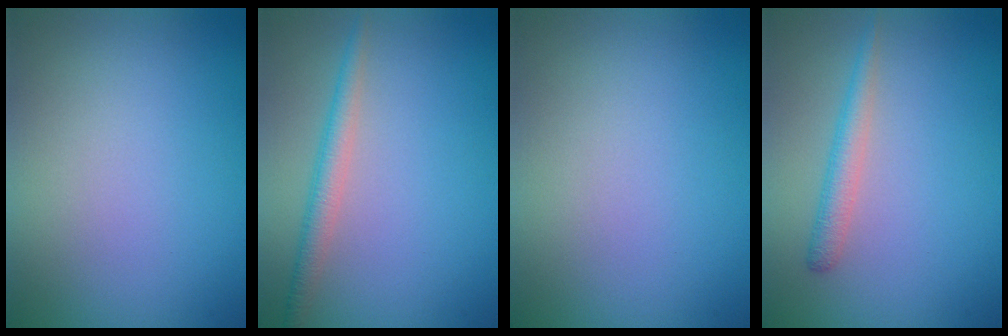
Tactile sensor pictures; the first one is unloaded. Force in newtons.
{"total": 2.4, "press": 2.4, "slide": 0.0}
{"total": 0.0}
{"total": 1.9, "press": 1.9, "slide": 0.0}